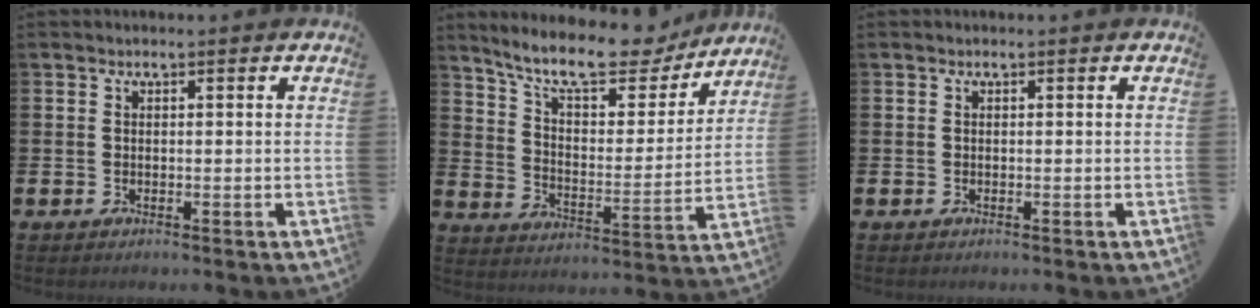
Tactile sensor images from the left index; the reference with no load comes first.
{"total": 11.5, "force": [10.1, 2.9, 4.5], "torque": [-0.110, -0.069, 0.175]}
{"total": 0.0}